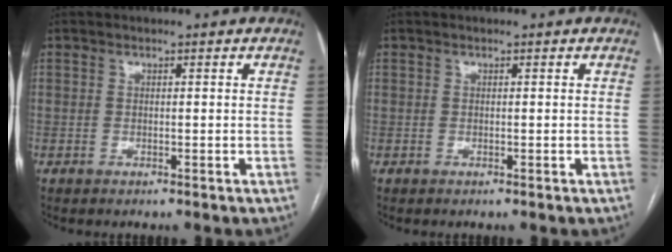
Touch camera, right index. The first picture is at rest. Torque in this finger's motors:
{"motor_torque": [0.00, 0.00, 0.02, 0.00]}